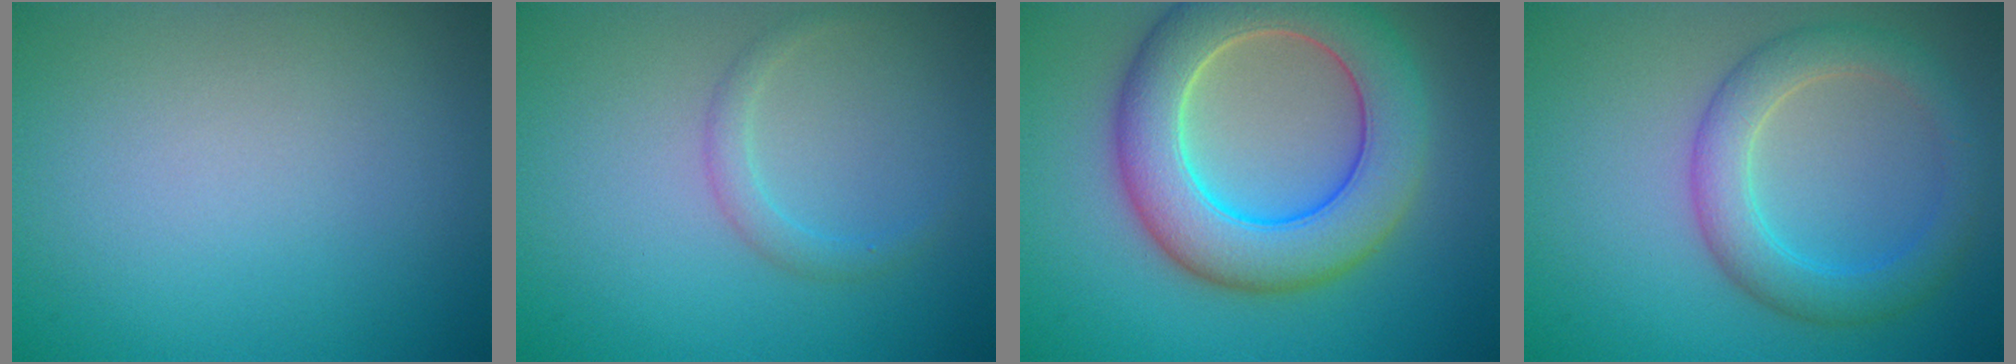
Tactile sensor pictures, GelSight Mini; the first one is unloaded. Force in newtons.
{"total": 1.4, "press": 1.4, "slide": 0.1}
{"total": 9.1, "press": 9.1, "slide": 0.5}
{"total": 4.3, "press": 4.3, "slide": 0.2}